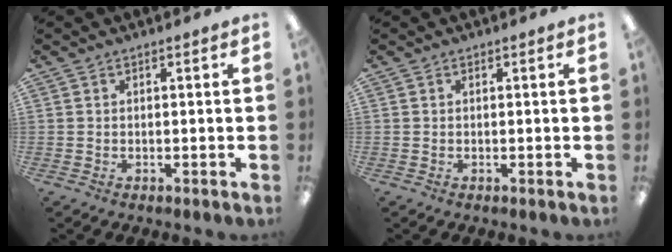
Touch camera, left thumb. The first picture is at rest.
{"total": 0.0}